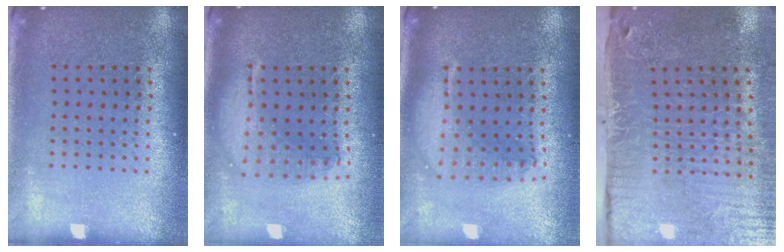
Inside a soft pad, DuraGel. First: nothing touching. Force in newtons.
{"total": 1.6, "press": 1.4, "slide": 0.7}
{"total": 1.8, "press": 1.5, "slide": 1.0}
{"total": 5.2, "press": 4.1, "slide": 3.1}